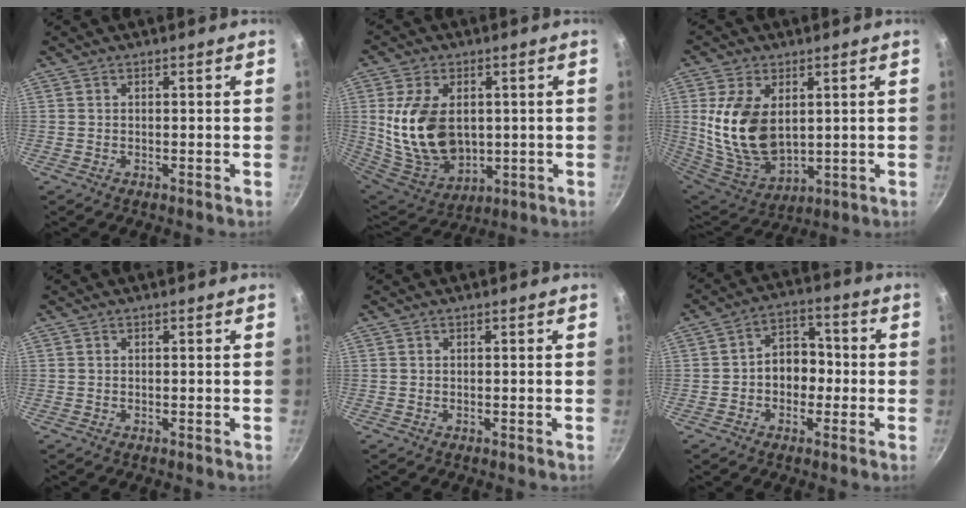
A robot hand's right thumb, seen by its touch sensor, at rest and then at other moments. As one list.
[{"total": 17.5, "force": [1.5, 11.9, 12.8], "torque": [-0.222, -0.023, 0.048]}, {"total": 16.3, "force": [2.7, 10.3, 12.4], "torque": [-0.228, -0.033, 0.069]}, {"total": 0.0}, {"total": 0.0}, {"total": 8.2, "force": [-1.1, 6.3, 5.1], "torque": [-0.025, 0.030, -0.027]}]